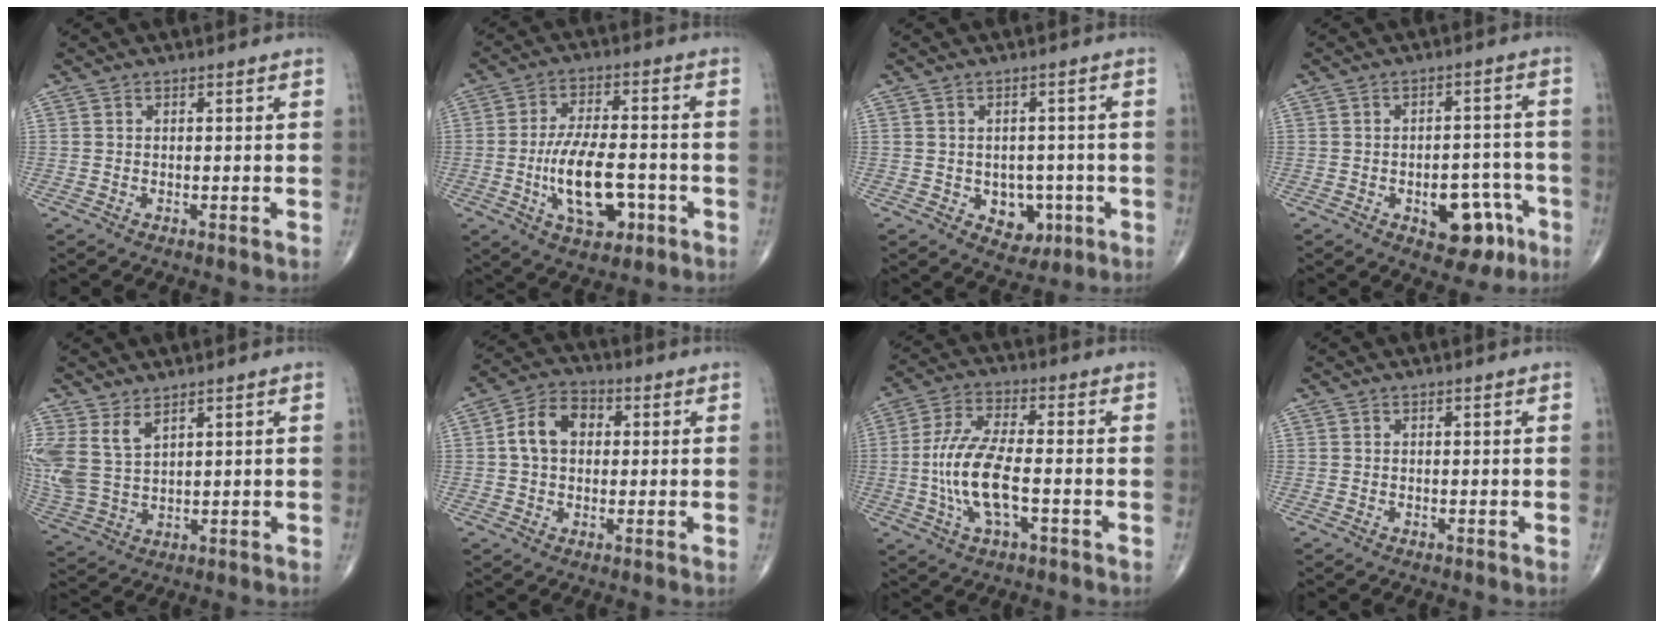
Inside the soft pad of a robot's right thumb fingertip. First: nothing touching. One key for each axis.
{"total": 12.5, "fx": -3.6, "fy": 6.2, "fz": 10.2, "tx": -0.156, "ty": 0.015, "tz": -0.052}
{"total": 6.1, "fx": -1.6, "fy": 4.8, "fz": 3.5, "tx": -0.014, "ty": 0.009, "tz": -0.011}
{"total": 10.3, "fx": -4.5, "fy": 5.9, "fz": 7.1, "tx": -0.059, "ty": 0.039, "tz": -0.050}
{"total": 8.1, "fx": 4.5, "fy": 4.1, "fz": 5.4, "tx": -0.122, "ty": -0.016, "tz": 0.107}
{"total": 8.5, "fx": 1.0, "fy": 6.2, "fz": 5.7, "tx": -0.092, "ty": 0.021, "tz": 0.010}
{"total": 12.1, "fx": -2.2, "fy": 4.6, "fz": 11.0, "tx": -0.237, "ty": 0.019, "tz": -0.042}
{"total": 0.0}